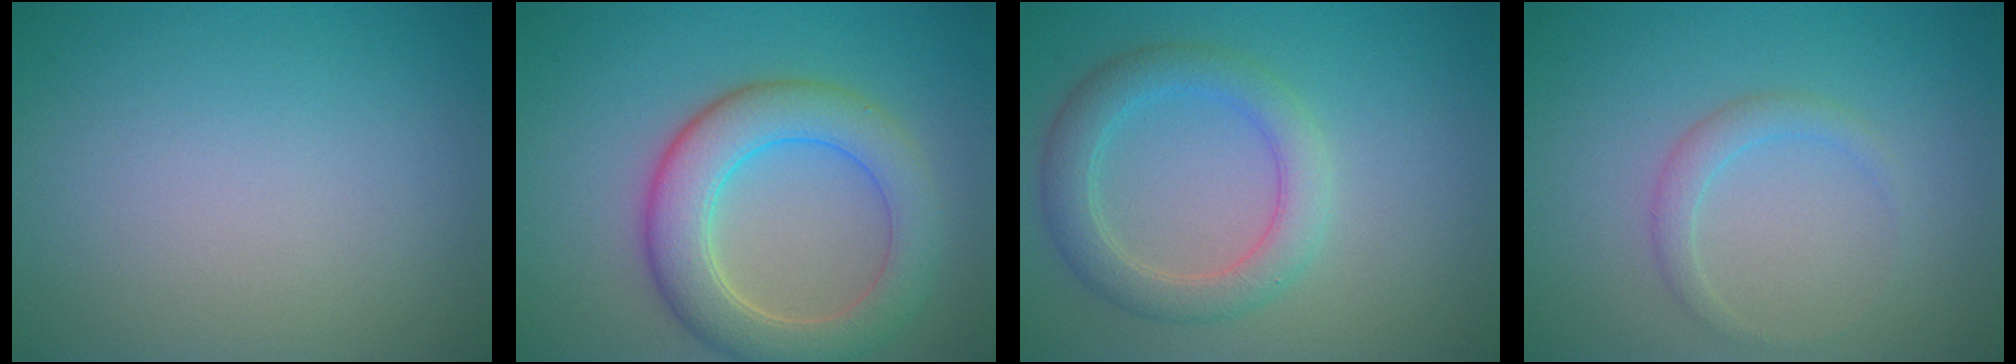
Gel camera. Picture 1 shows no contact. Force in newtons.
{"total": 6.6, "press": 6.6, "slide": 0.4}
{"total": 3.8, "press": 3.8, "slide": 0.1}
{"total": 1.5, "press": 1.5, "slide": 0.1}